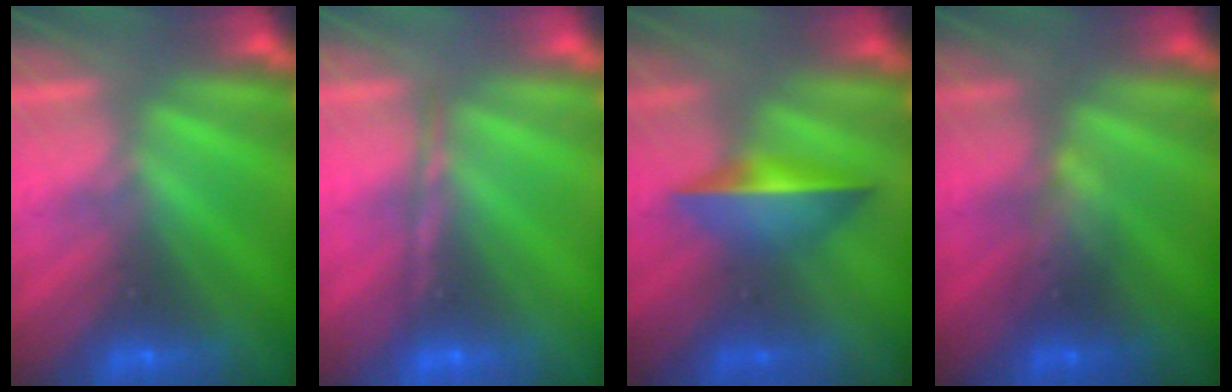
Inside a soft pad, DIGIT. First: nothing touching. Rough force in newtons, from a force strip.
{"total": 1.7}
{"total": 1.5}
{"total": 2.3}